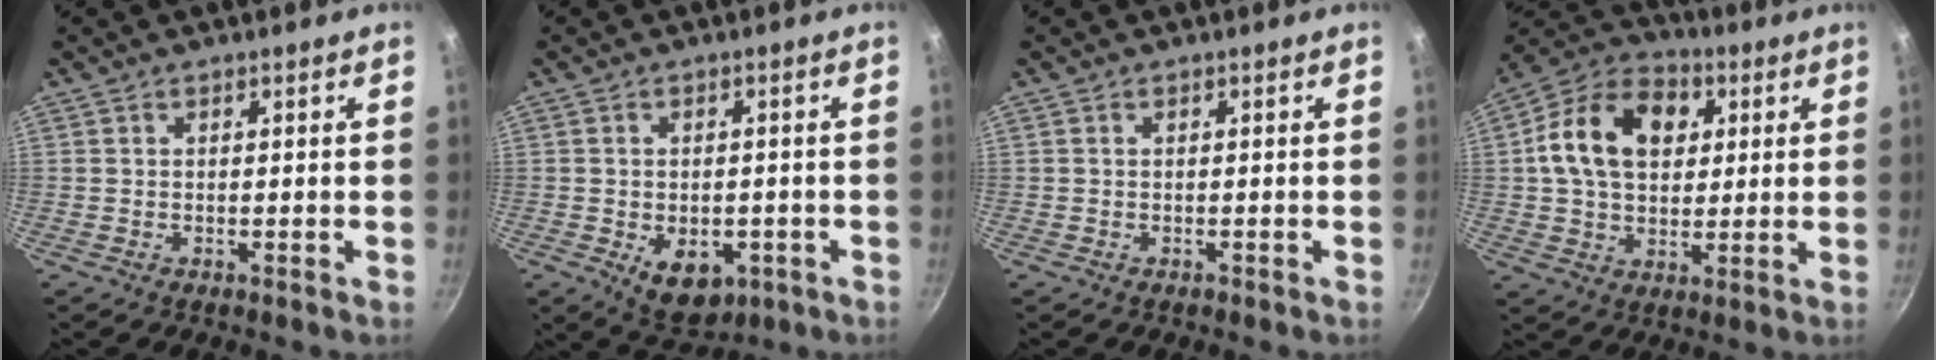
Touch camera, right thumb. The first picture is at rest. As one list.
[{"total": 8.2, "force": [-2.5, 5.4, 5.6], "torque": [-0.058, 0.001, -0.022]}, {"total": 0.0}, {"total": 16.8, "force": [3.8, 12.0, 11.2], "torque": [-0.167, 0.016, 0.050]}]